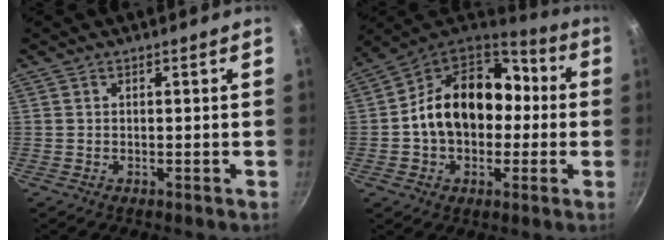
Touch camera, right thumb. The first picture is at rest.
{"total": 19.5, "force": [0.1, 14.7, 12.9], "torque": [-0.183, 0.052, -0.009]}